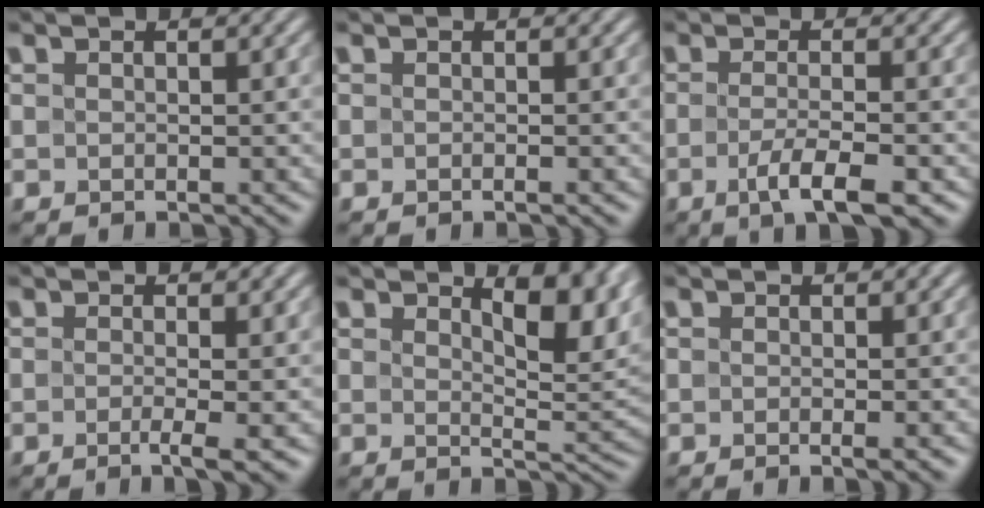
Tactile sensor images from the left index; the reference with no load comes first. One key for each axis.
{"total": 0.6, "fx": -0.4, "fy": 0.2, "fz": 0.5, "tx": -0.002, "ty": -0.004, "tz": -0.009}
{"total": 4.3, "fx": -2.0, "fy": 1.0, "fz": 3.6, "tx": -0.060, "ty": -0.006, "tz": -0.037}
{"total": 2.9, "fx": -0.7, "fy": 0.7, "fz": 2.7, "tx": -0.034, "ty": -0.009, "tz": -0.013}
{"total": 6.5, "fx": 3.2, "fy": 2.3, "fz": 5.3, "tx": -0.068, "ty": -0.001, "tz": 0.051}
{"total": 1.1, "fx": -0.3, "fy": 0.2, "fz": 1.0, "tx": -0.010, "ty": -0.004, "tz": -0.008}